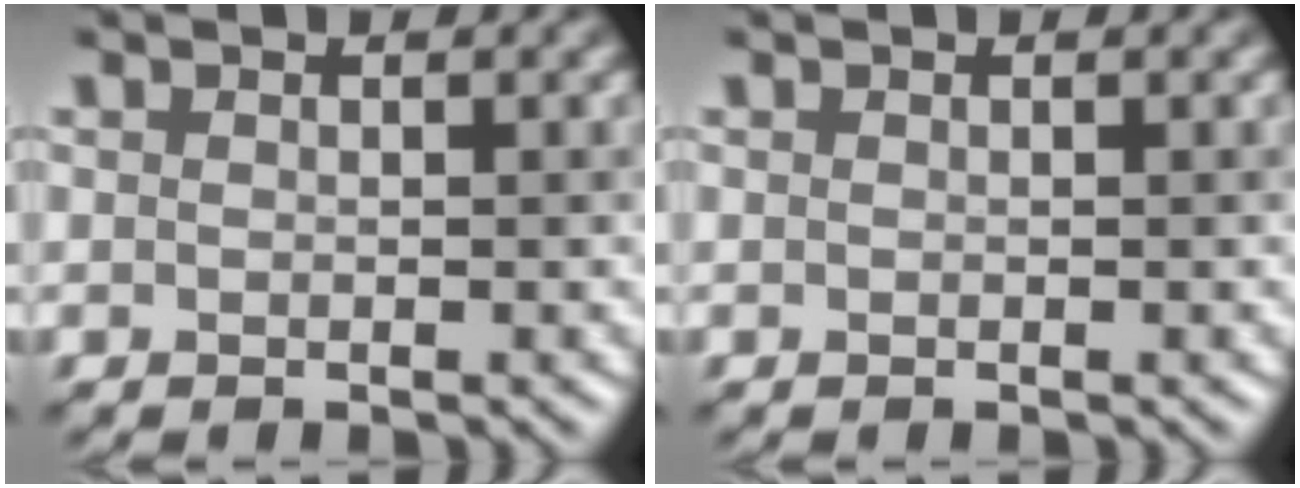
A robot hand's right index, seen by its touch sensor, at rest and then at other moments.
{"total": 0.0}